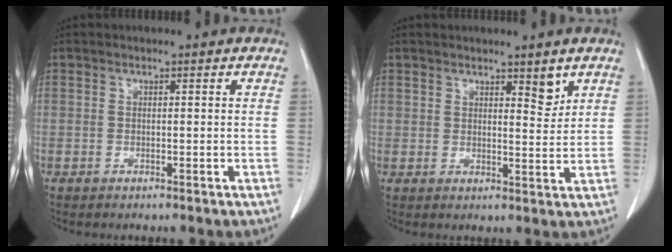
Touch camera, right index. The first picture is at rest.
{"total": 3.3, "force": [2.4, 1.1, 1.9], "torque": [-0.024, -0.010, 0.037]}